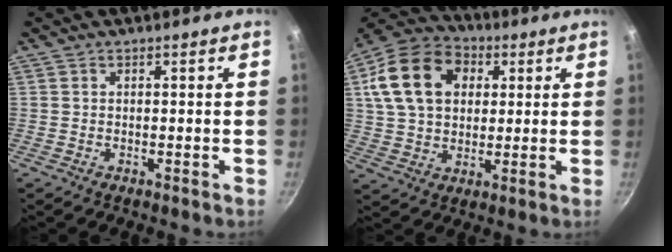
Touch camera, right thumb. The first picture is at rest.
{"total": 17.9, "force": [4.9, 13.0, 11.3], "torque": [-0.184, 0.015, 0.076]}